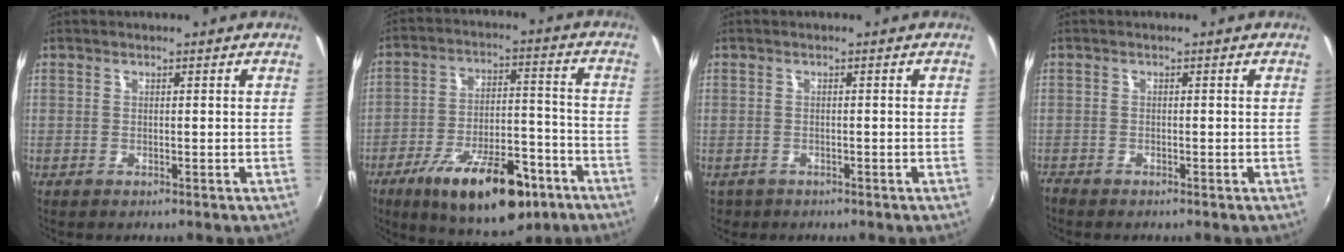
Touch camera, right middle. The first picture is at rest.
{"total": 19.5, "force": [-11.8, 7.6, 13.7], "torque": [-0.228, -0.010, -0.170]}
{"total": 2.2, "force": [-1.1, 1.8, 0.6], "torque": [-0.018, -0.005, -0.015]}
{"total": 1.6, "force": [-1.5, 0.5, 0.2], "torque": [-0.010, -0.007, -0.030]}